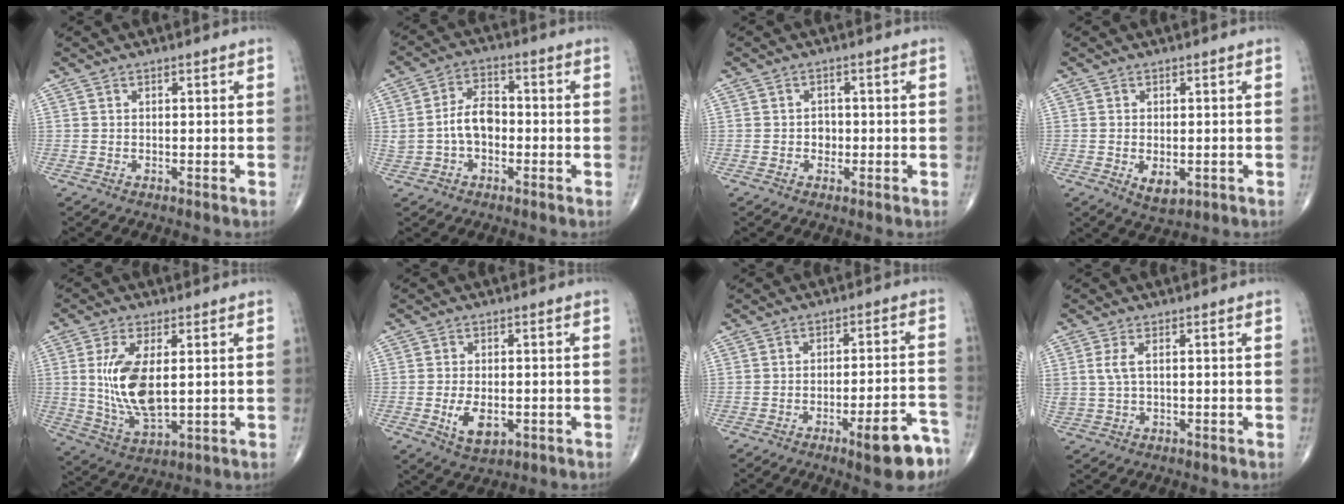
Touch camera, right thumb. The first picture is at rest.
{"total": 7.4, "force": [-0.9, 4.8, 5.5], "torque": [-0.094, 0.026, -0.020]}
{"total": 2.1, "force": [-0.3, 1.8, 1.0], "torque": [-0.002, 0.006, -0.006]}
{"total": 3.9, "force": [-0.9, 2.2, 3.1], "torque": [-0.045, -0.008, -0.006]}
{"total": 12.1, "force": [1.6, 5.4, 10.7], "torque": [-0.216, -0.018, 0.042]}
{"total": 6.0, "force": [-1.5, 3.3, 4.8], "torque": [-0.077, -0.006, -0.017]}
{"total": 10.5, "force": [-6.1, 2.4, 8.2], "torque": [-0.094, 0.042, -0.078]}
{"total": 3.0, "force": [0.7, 1.2, 2.7], "torque": [-0.075, 0.005, 0.020]}